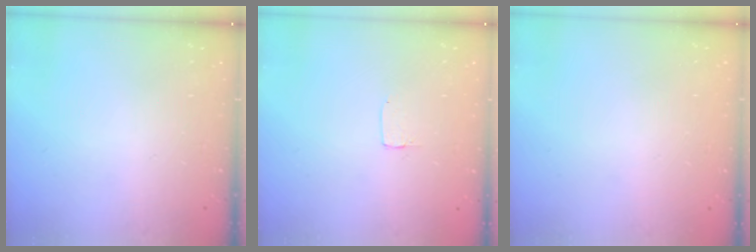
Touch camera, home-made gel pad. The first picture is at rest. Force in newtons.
{"total": 1.2, "press": 1.2, "slide": 0.0}
{"total": 0.0}